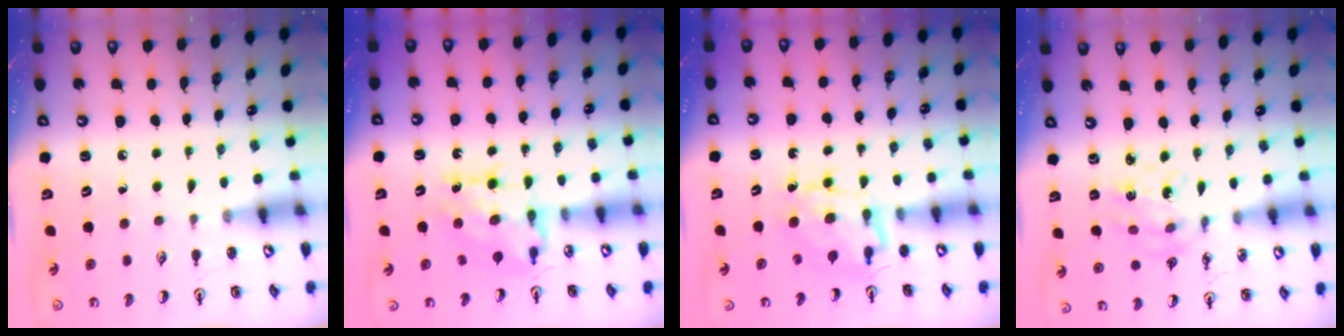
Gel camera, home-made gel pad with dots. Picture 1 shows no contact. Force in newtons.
{"total": 8.1, "press": 8.1, "slide": 0.8}
{"total": 6.8, "press": 6.8, "slide": 0.4}
{"total": 4.3, "press": 4.0, "slide": 1.7}